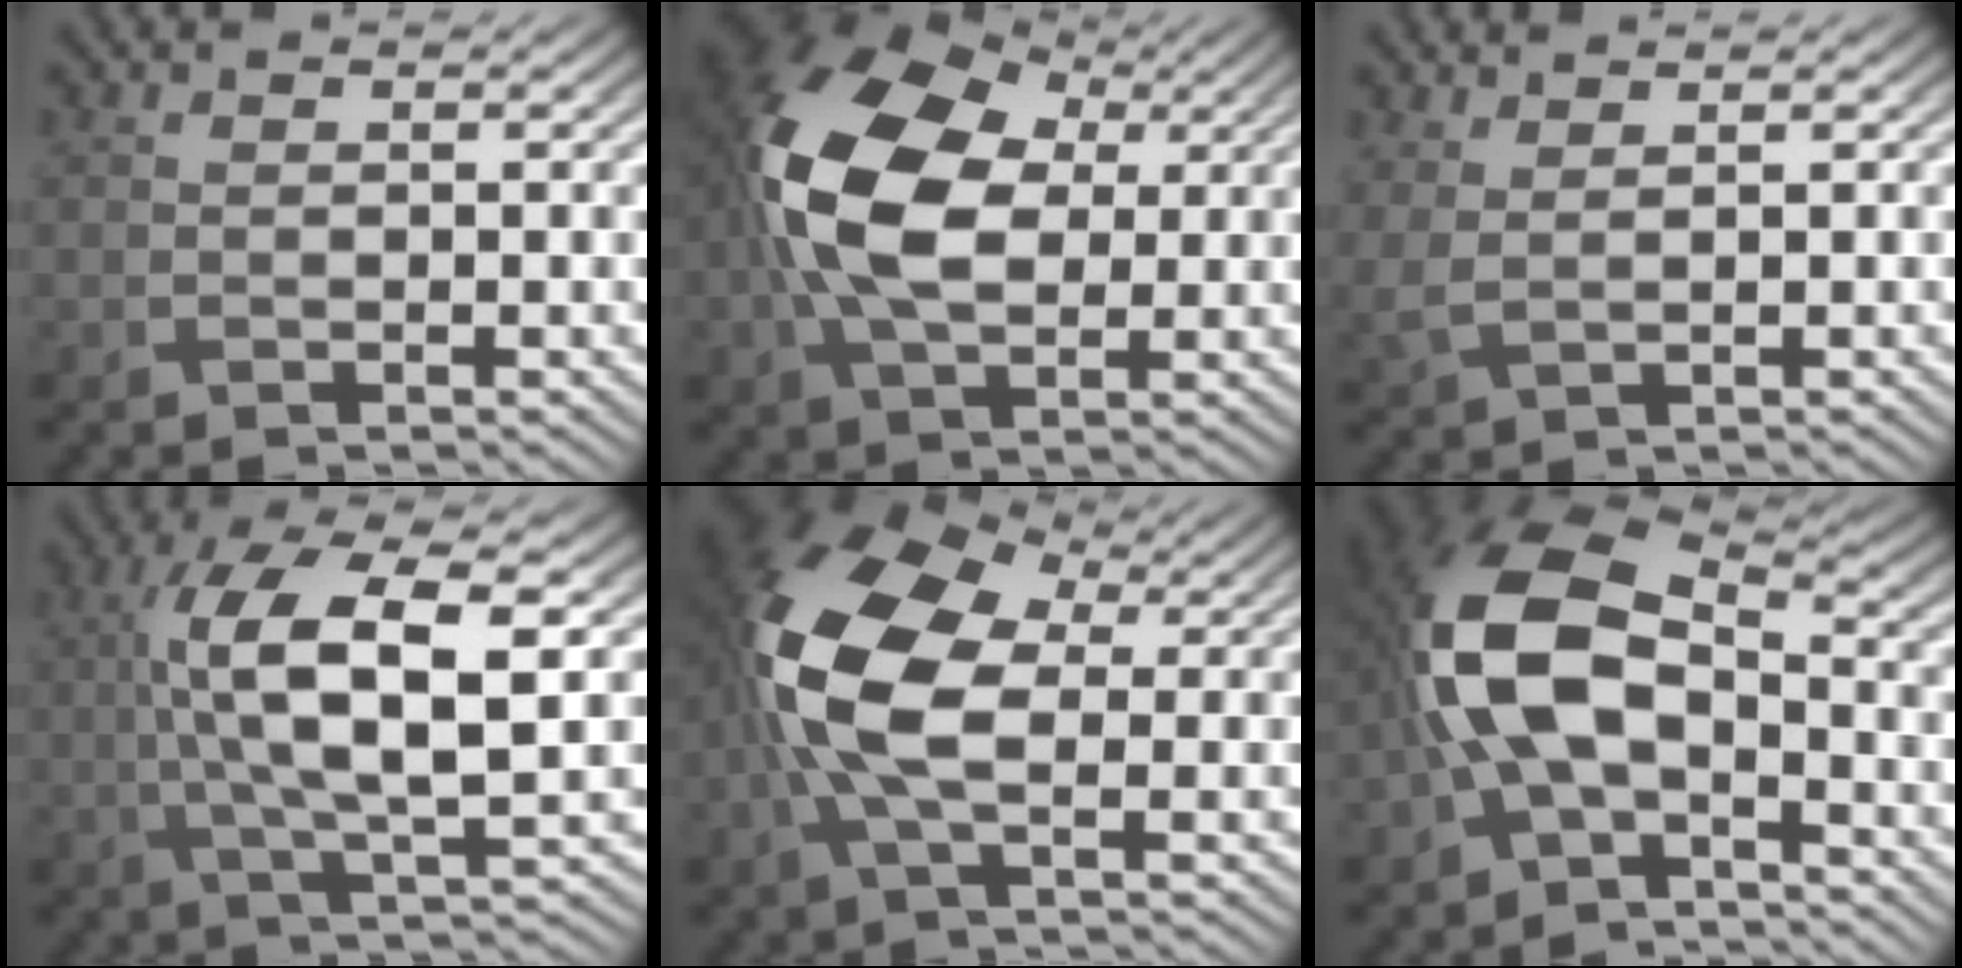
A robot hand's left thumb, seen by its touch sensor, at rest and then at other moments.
{"total": 15.3, "force": [1.7, 9.7, 11.6], "torque": [-0.267, 0.013, 0.025]}
{"total": 2.6, "force": [1.8, 0.9, 1.6], "torque": [-0.050, 0.002, 0.044]}
{"total": 12.3, "force": [1.0, 4.2, 11.6], "torque": [-0.229, 0.007, 0.019]}
{"total": 13.8, "force": [0.0, 7.2, 11.7], "torque": [-0.265, 0.013, -0.014]}
{"total": 12.8, "force": [-2.1, 7.2, 10.3], "torque": [-0.242, 0.009, -0.057]}